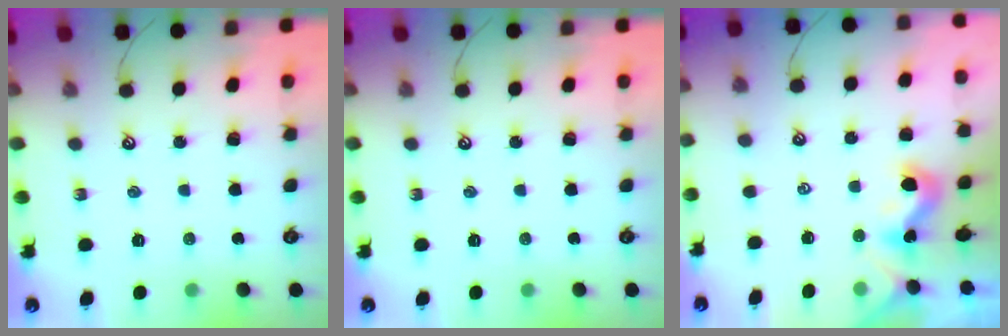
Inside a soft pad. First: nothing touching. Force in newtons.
{"total": 0.0}
{"total": 1.3, "press": 1.2, "slide": 0.3}